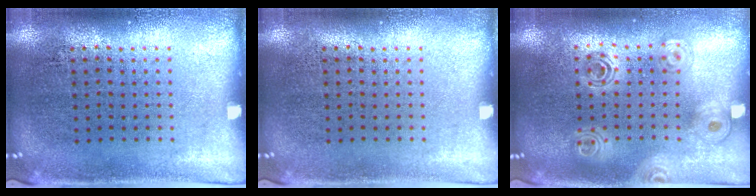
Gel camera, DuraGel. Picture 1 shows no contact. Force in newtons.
{"total": 0.0}
{"total": 1.6, "press": 1.4, "slide": 0.7}